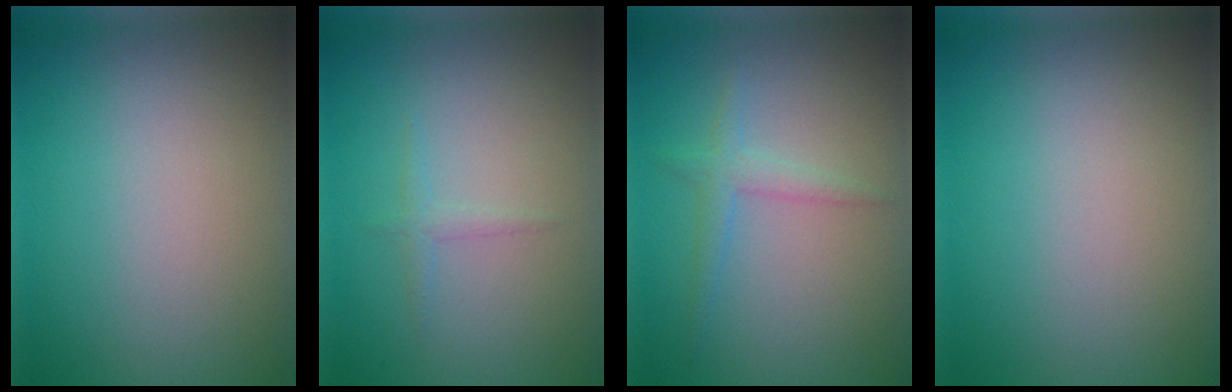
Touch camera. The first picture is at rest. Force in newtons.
{"total": 0.9, "press": 0.9, "slide": 0.0}
{"total": 1.7, "press": 1.7, "slide": 0.1}
{"total": 0.0}